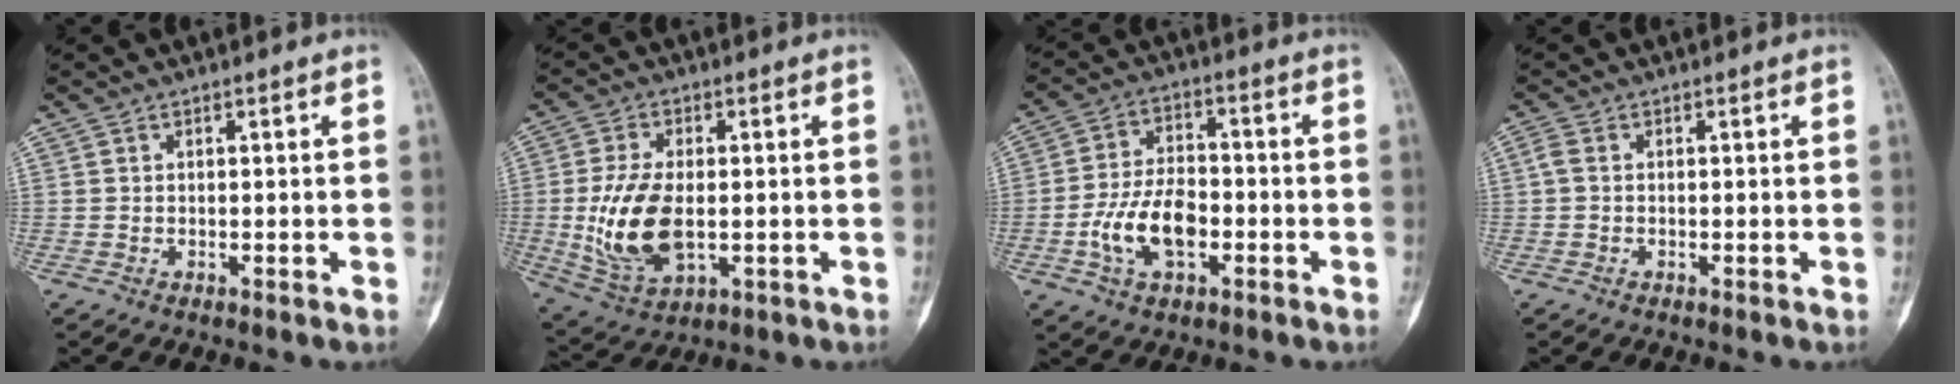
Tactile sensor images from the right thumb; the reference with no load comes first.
{"total": 13.2, "force": [-1.1, 7.2, 11.1], "torque": [-0.222, -0.009, -0.008]}
{"total": 11.0, "force": [-3.2, 6.2, 8.5], "torque": [-0.153, 0.023, -0.059]}
{"total": 1.5, "force": [0.0, 1.0, 1.1], "torque": [-0.027, 0.002, -0.004]}